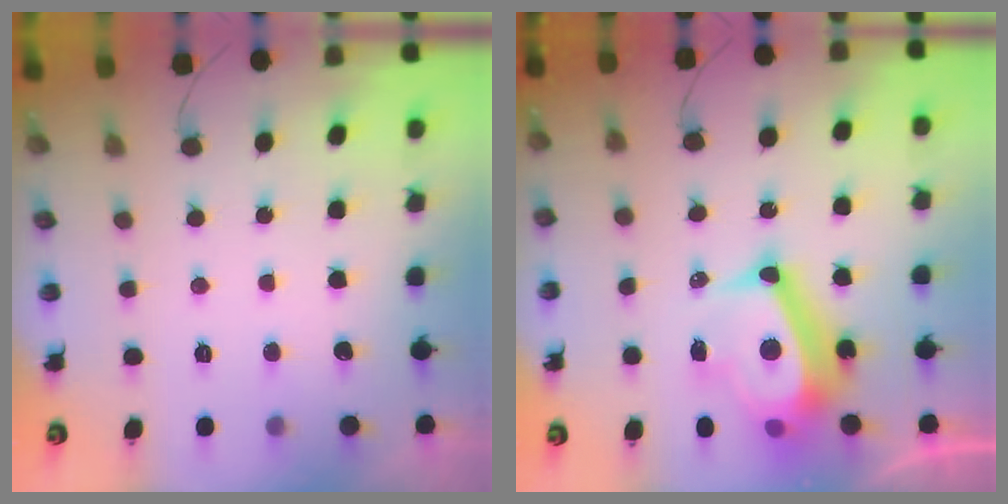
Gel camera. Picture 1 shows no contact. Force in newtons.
{"total": 11.5, "press": 11.1, "slide": 3.0}